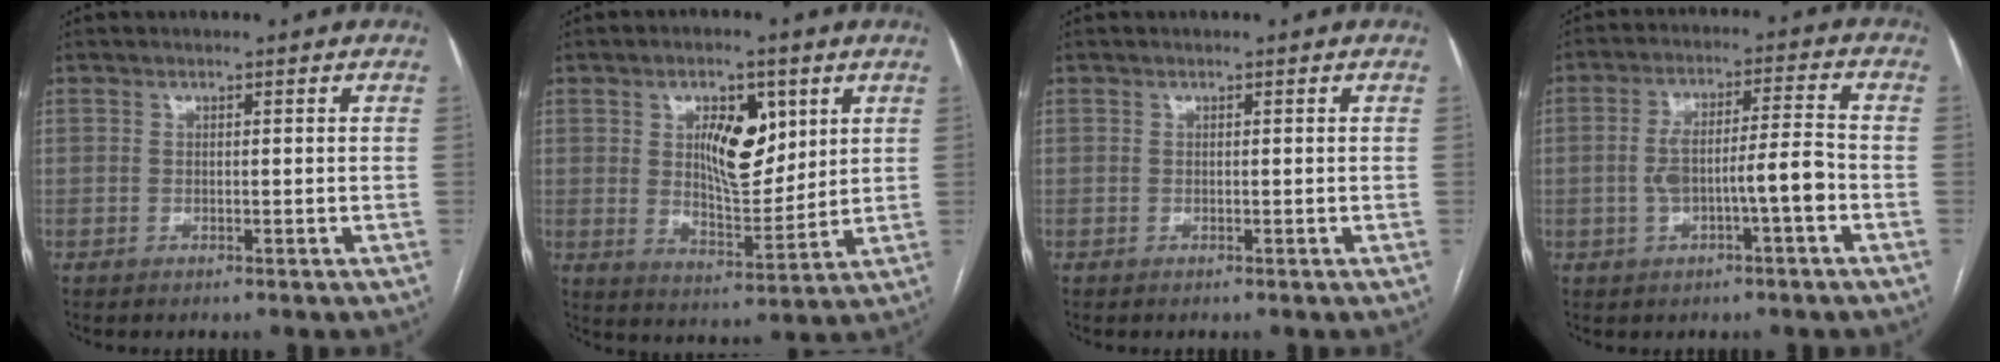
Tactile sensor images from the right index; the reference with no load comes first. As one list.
[{"total": 9.8, "force": [3.4, 4.4, 8.1], "torque": [-0.128, 0.005, 0.064]}, {"total": 0.0}, {"total": 8.2, "force": [-2.2, 1.1, 7.8], "torque": [-0.144, 0.026, -0.033]}]